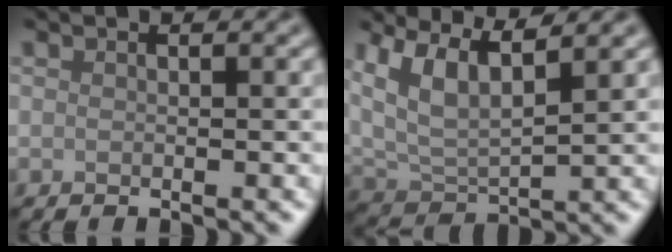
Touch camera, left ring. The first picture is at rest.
{"total": 6.3, "force": [3.6, 2.4, 4.5], "torque": [-0.095, 0.002, 0.069]}